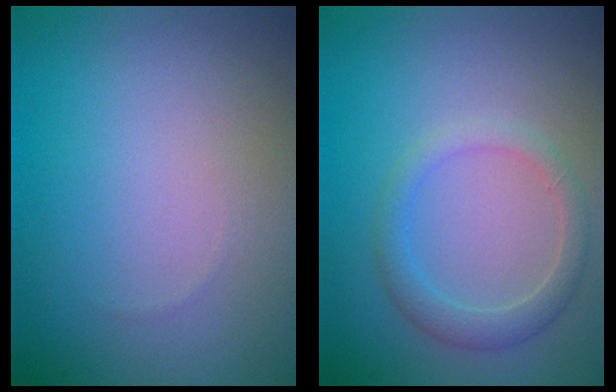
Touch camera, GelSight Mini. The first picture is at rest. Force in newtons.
{"total": 2.3, "press": 2.3, "slide": 0.0}